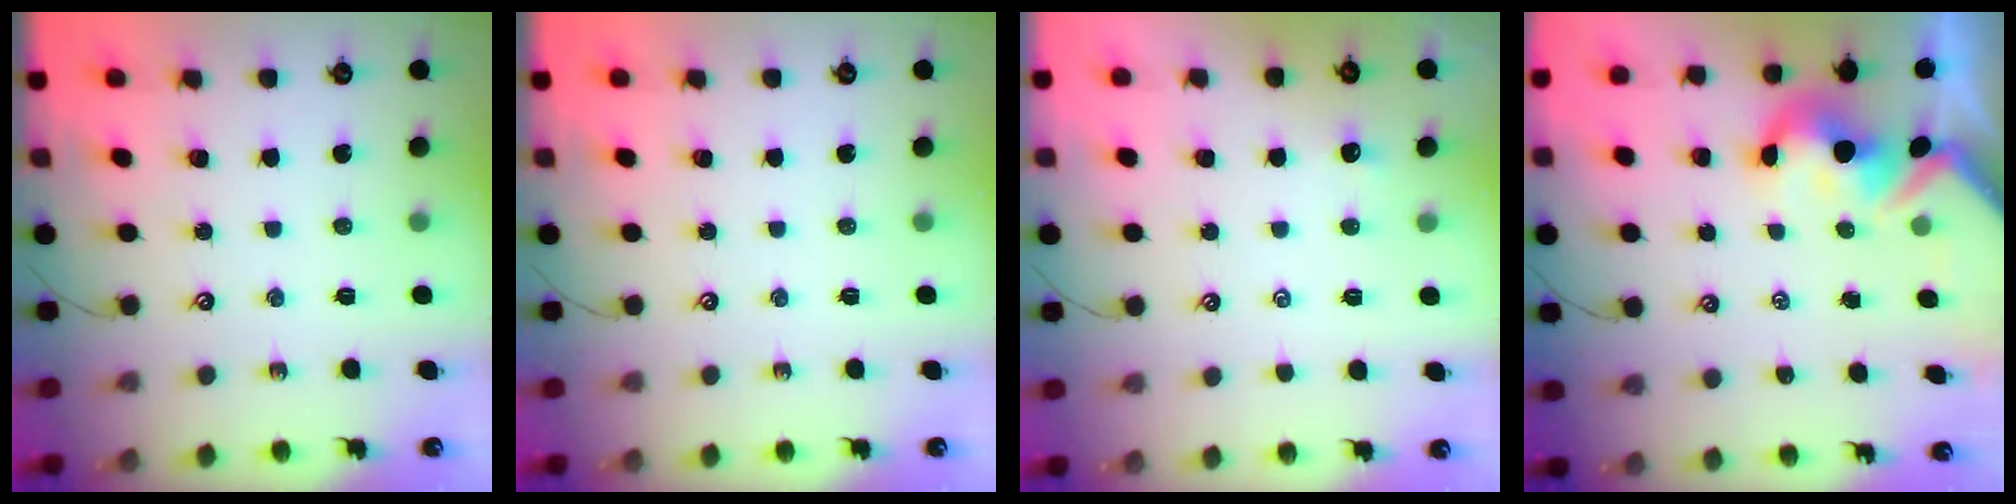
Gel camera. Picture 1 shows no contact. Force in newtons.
{"total": 0.0}
{"total": 2.6, "press": 2.6, "slide": 0.2}
{"total": 7.0, "press": 7.0, "slide": 1.1}